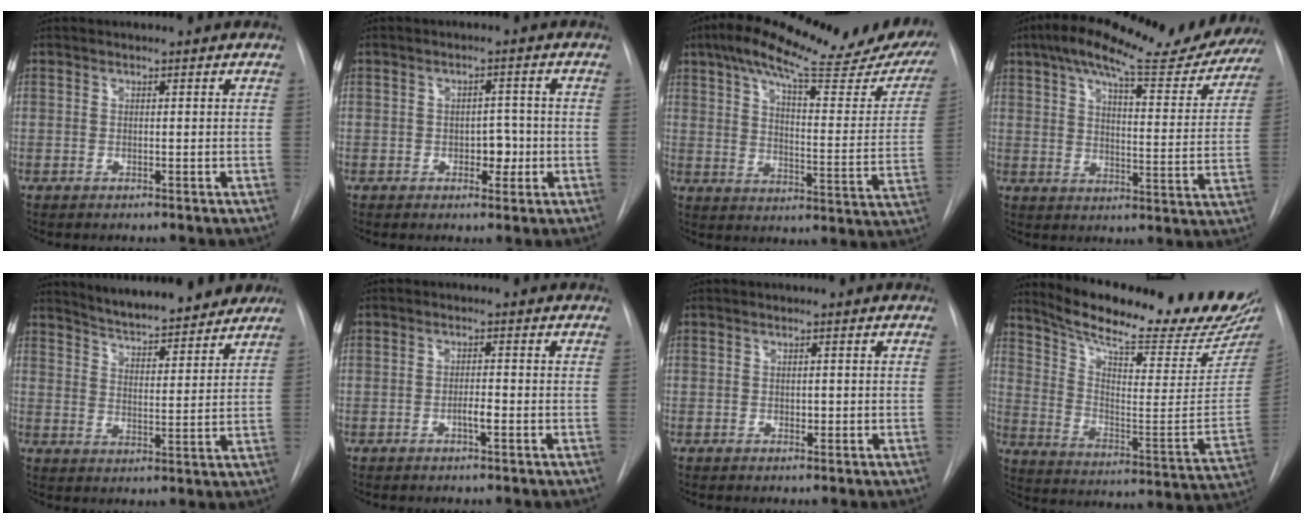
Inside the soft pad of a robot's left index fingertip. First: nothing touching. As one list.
[{"total": 3.3, "force": [-0.9, 2.1, 2.4], "torque": [-0.027, 0.004, -0.009]}, {"total": 27.9, "force": [22.1, 4.7, 16.3], "torque": [-0.246, -0.026, 0.280]}, {"total": 23.4, "force": [19.9, 4.3, 11.5], "torque": [-0.173, -0.014, 0.251]}, {"total": 14.1, "force": [12.9, 2.3, 4.9], "torque": [-0.070, -0.001, 0.182]}, {"total": 1.9, "force": [-0.8, 0.3, 1.7], "torque": [-0.030, 0.000, -0.015]}, {"total": 0.7, "force": [-0.1, 0.5, 0.4], "torque": [-0.006, 0.000, -0.002]}, {"total": 26.4, "force": [23.1, 3.1, 12.4], "torque": [-0.198, -0.084, 0.315]}]